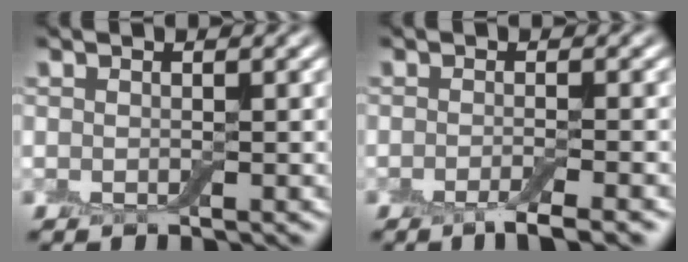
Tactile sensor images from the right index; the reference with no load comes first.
{"total": 3.2, "force": [-1.9, 0.6, 2.5], "torque": [-0.032, -0.001, -0.039]}